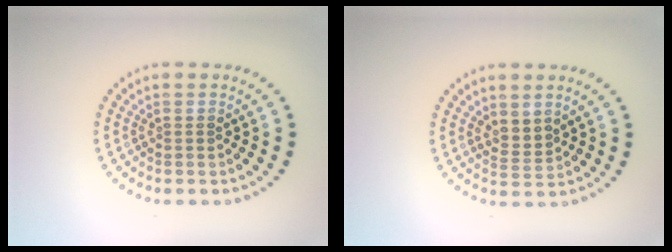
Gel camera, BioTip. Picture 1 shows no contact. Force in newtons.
{"total": 1.7, "press": 1.4, "slide": 1.0}